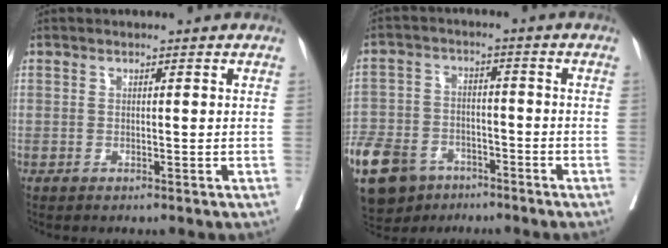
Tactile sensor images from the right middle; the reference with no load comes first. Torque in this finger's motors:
{"motor_torque": [0.73, -0.50, 0.70, 0.21]}